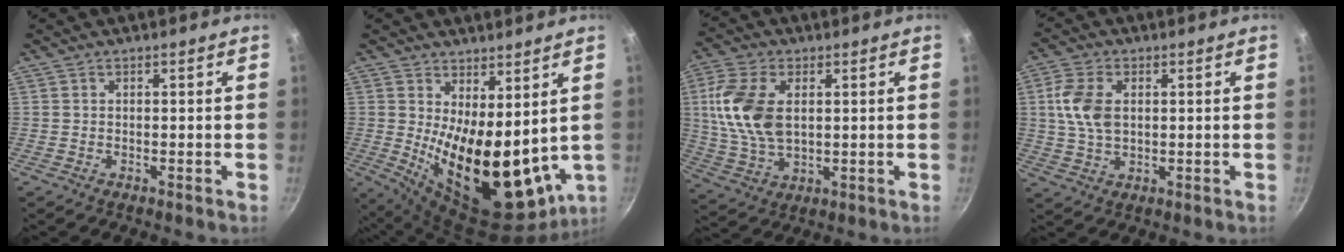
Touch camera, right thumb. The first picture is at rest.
{"total": 19.3, "force": [2.3, 8.8, 17.0], "torque": [-0.224, -0.048, 0.063]}
{"total": 13.4, "force": [2.4, 7.9, 10.6], "torque": [-0.205, -0.006, 0.046]}
{"total": 8.1, "force": [1.4, 5.1, 6.2], "torque": [-0.117, 0.003, 0.025]}